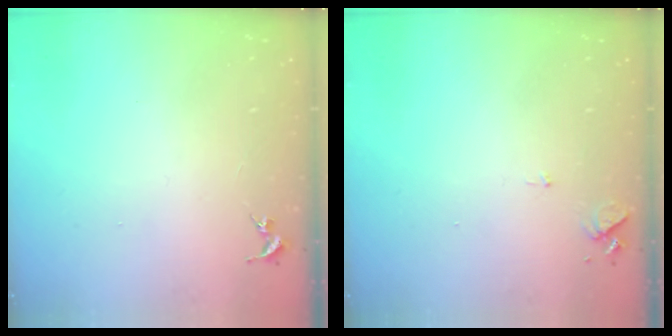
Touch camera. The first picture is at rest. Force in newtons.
{"total": 6.1, "press": 6.0, "slide": 0.8}